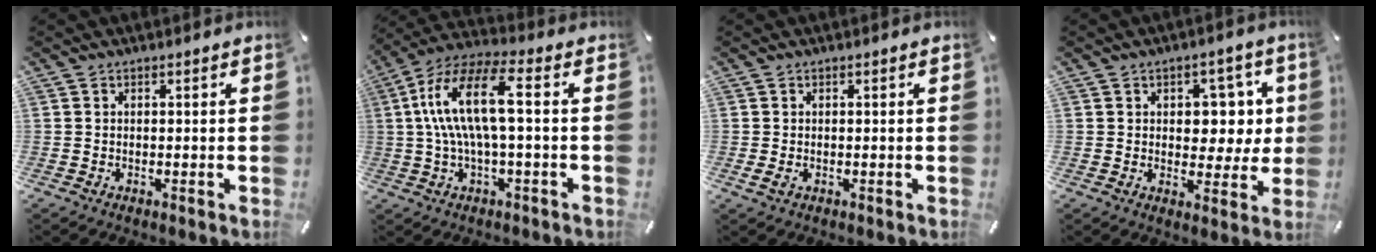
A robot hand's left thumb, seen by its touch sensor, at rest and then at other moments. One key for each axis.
{"total": 15.6, "fx": 1.6, "fy": 4.8, "fz": 14.8, "tx": -0.312, "ty": -0.002, "tz": 0.014}
{"total": 1.3, "fx": -0.3, "fy": 0.7, "fz": 1.1, "tx": -0.018, "ty": 0.003, "tz": -0.004}
{"total": 7.6, "fx": 1.8, "fy": 6.0, "fz": 4.4, "tx": -0.046, "ty": -0.004, "tz": 0.026}